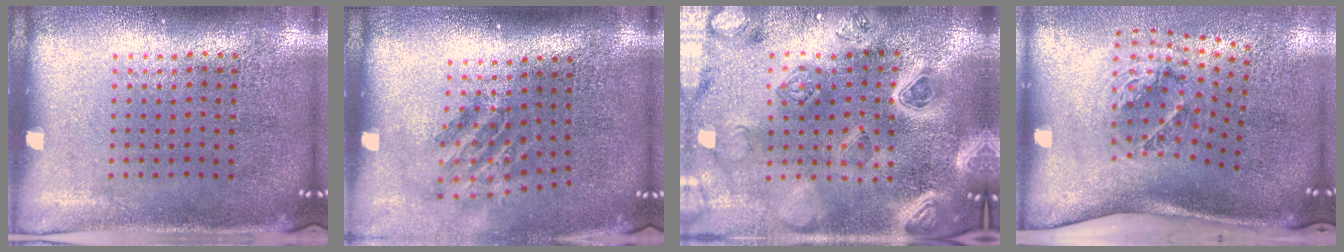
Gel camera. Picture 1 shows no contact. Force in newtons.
{"total": 1.8, "press": 1.2, "slide": 1.3}
{"total": 5.0, "press": 4.3, "slide": 2.7}
{"total": 1.8, "press": 1.2, "slide": 1.3}